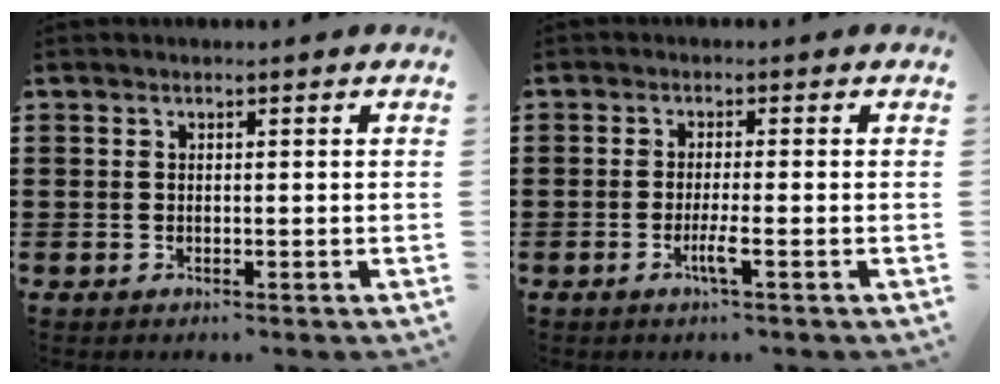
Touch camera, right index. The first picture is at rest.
{"total": 2.9, "force": [-1.2, 0.0, 2.7], "torque": [-0.052, -0.007, -0.025]}